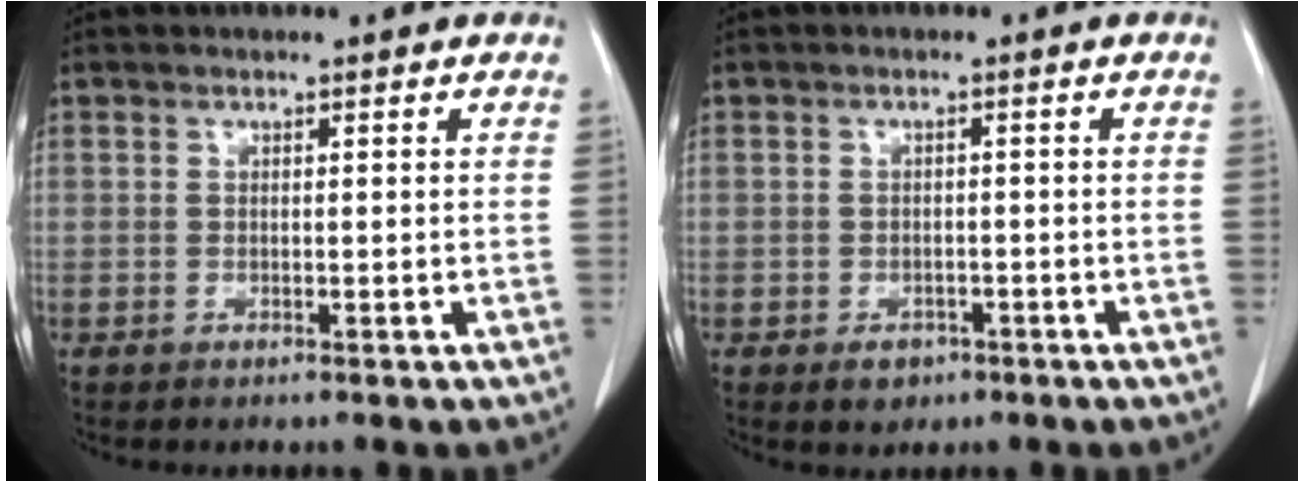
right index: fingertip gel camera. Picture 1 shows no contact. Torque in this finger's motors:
{"motor_torque": [-0.45, -0.43, -0.26, -0.10]}